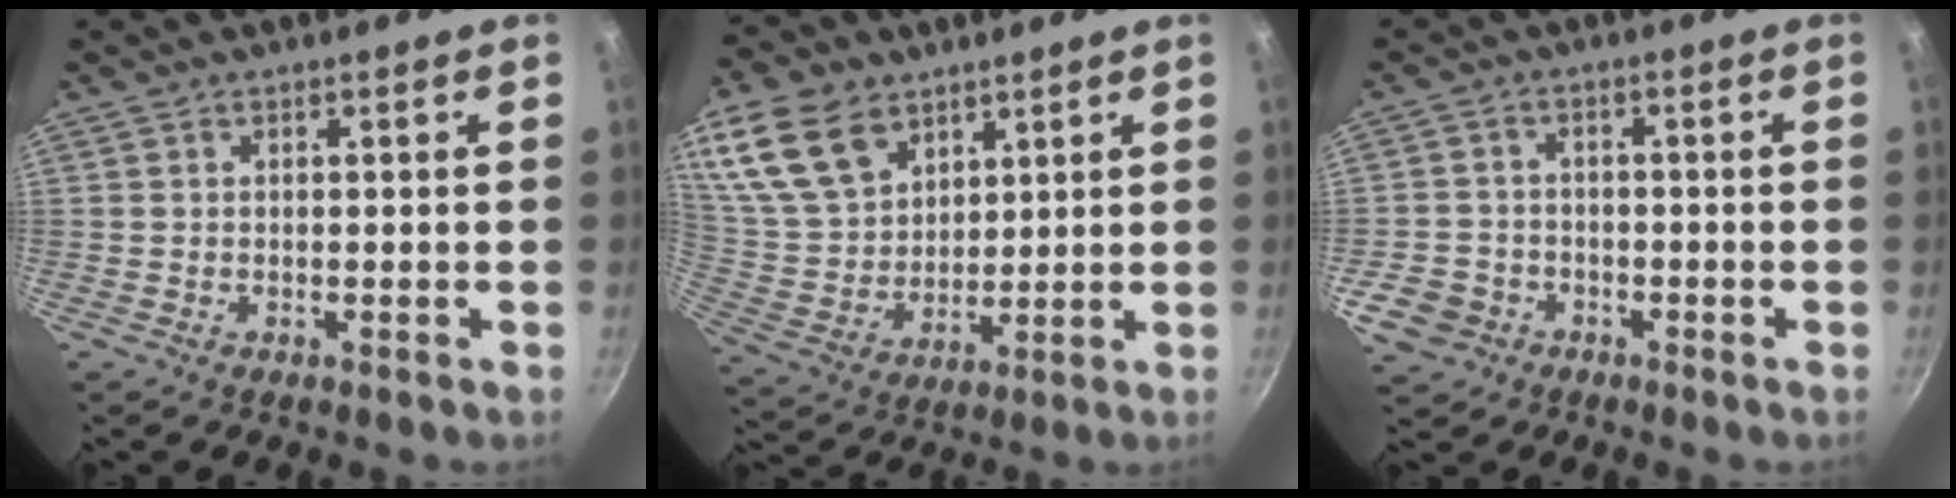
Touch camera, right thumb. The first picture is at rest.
{"total": 17.9, "force": [9.6, 12.0, 9.0], "torque": [-0.167, -0.024, 0.195]}
{"total": 6.4, "force": [-3.1, 5.2, 2.2], "torque": [-0.039, 0.027, -0.055]}